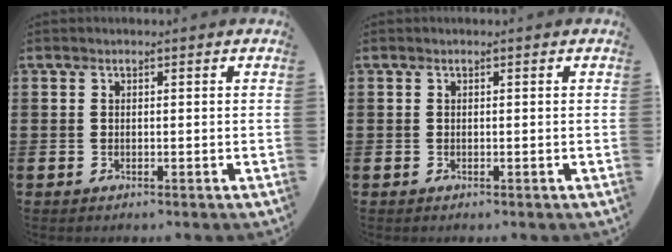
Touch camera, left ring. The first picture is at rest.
{"total": 0.0}